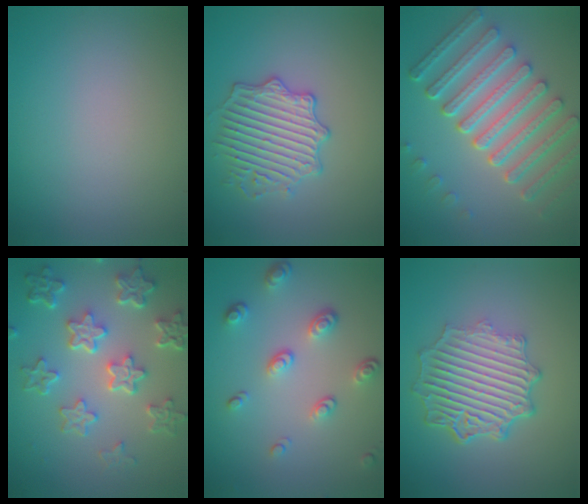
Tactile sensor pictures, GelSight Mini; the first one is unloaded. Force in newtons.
{"total": 4.0, "press": 4.0, "slide": 0.5}
{"total": 7.9, "press": 6.1, "slide": 5.0}
{"total": 6.6, "press": 5.0, "slide": 4.3}
{"total": 3.4, "press": 2.6, "slide": 2.2}
{"total": 7.1, "press": 5.4, "slide": 4.7}